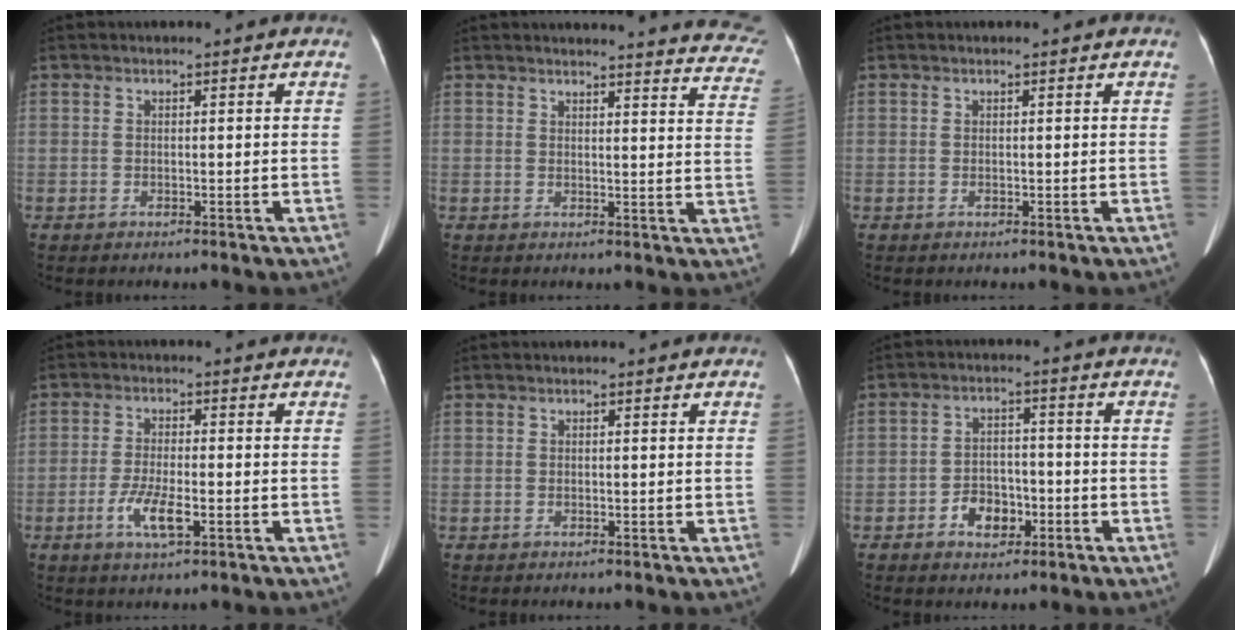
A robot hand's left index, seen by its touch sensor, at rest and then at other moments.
{"total": 20.5, "force": [19.8, 2.1, 4.6], "torque": [-0.035, -0.100, 0.197]}
{"total": 0.0}
{"total": 5.2, "force": [-2.2, 1.1, 4.5], "torque": [-0.096, -0.008, -0.037]}
{"total": 0.0}
{"total": 5.2, "force": [-2.6, 3.5, 2.9], "torque": [-0.053, 0.012, -0.037]}